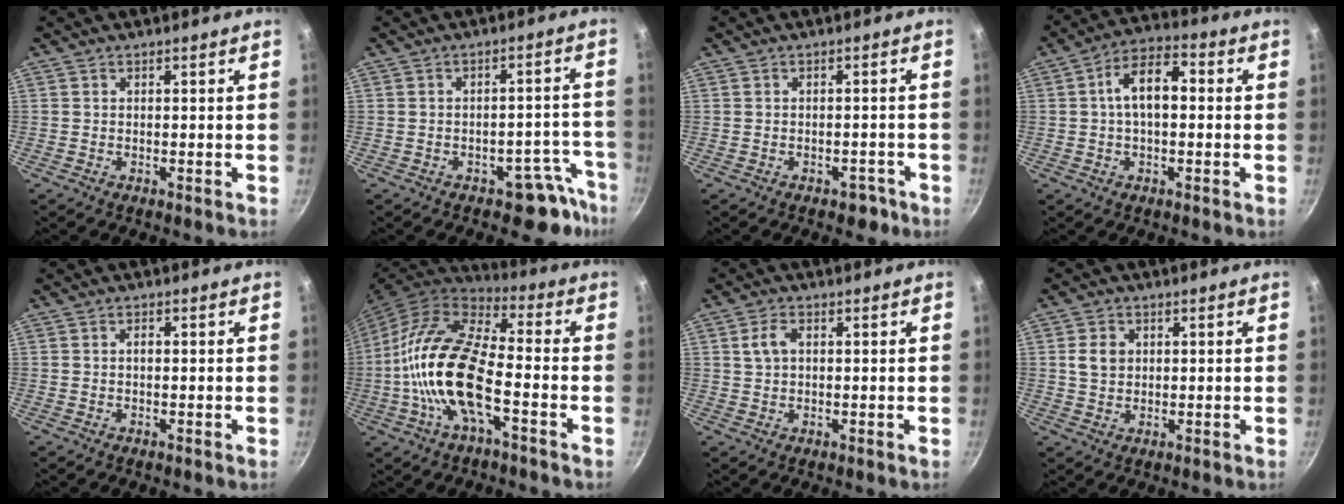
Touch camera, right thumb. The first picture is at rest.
{"total": 6.7, "force": [-5.1, 3.4, 2.7], "torque": [-0.003, 0.065, -0.064]}
{"total": 2.5, "force": [-1.7, 1.6, 1.0], "torque": [-0.001, 0.015, -0.018]}
{"total": 9.3, "force": [0.8, 5.1, 7.7], "torque": [-0.127, 0.030, 0.004]}
{"total": 1.0, "force": [0.0, 0.6, 0.8], "torque": [-0.007, 0.003, -0.002]}
{"total": 18.7, "force": [-4.3, 7.6, 16.5], "torque": [-0.336, 0.036, -0.083]}
{"total": 3.5, "force": [0.8, 2.3, 2.6], "torque": [-0.052, 0.006, 0.016]}
{"total": 4.3, "force": [0.8, 3.5, 2.3], "torque": [-0.030, -0.001, 0.017]}